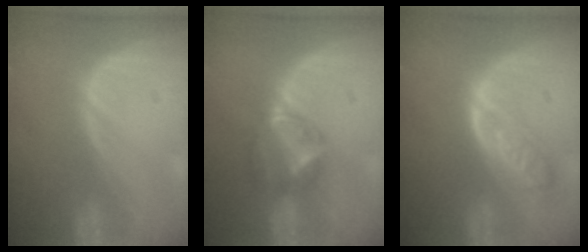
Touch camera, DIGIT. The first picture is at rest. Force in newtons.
{"total": 6.1, "press": 5.5, "slide": 2.5}
{"total": 6.4, "press": 5.7, "slide": 2.9}